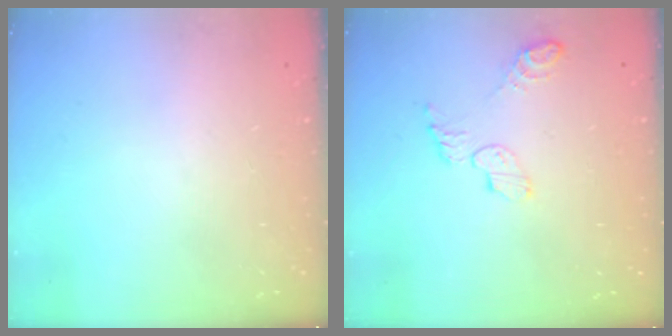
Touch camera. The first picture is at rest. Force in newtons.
{"total": 6.6, "press": 6.5, "slide": 0.5}